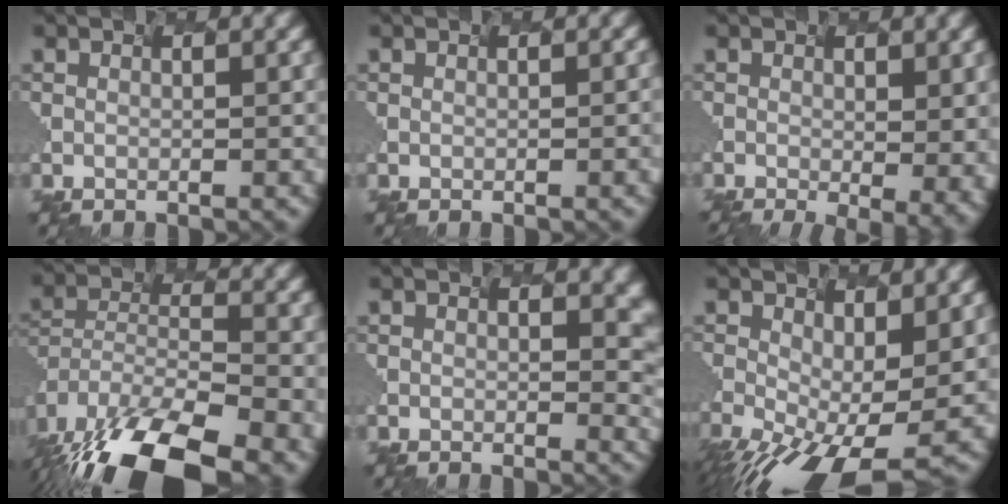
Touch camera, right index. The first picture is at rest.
{"total": 1.7, "force": [0.0, 0.8, 1.6], "torque": [0.001, 0.009, -0.001]}
{"total": 5.3, "force": [-1.2, 1.8, 4.8], "torque": [-0.060, -0.019, 0.006]}
{"total": 16.0, "force": [-11.1, 7.0, 9.1], "torque": [-0.197, -0.038, -0.157]}
{"total": 3.7, "force": [1.2, 2.1, 2.8], "torque": [-0.020, -0.006, 0.029]}
{"total": 10.0, "force": [-3.2, 4.6, 8.3], "torque": [-0.164, -0.038, -0.027]}